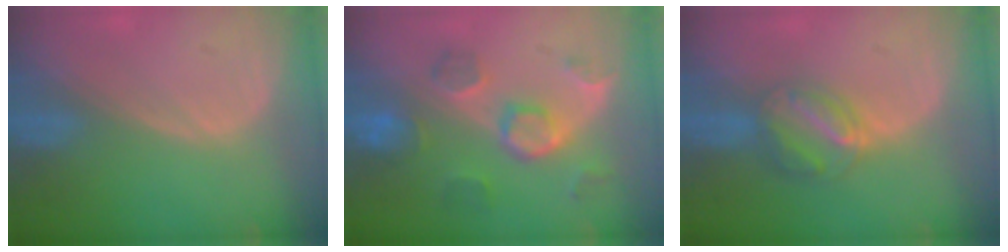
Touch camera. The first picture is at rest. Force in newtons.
{"total": 8.7, "press": 7.9, "slide": 3.7}
{"total": 6.3, "press": 5.6, "slide": 3.0}